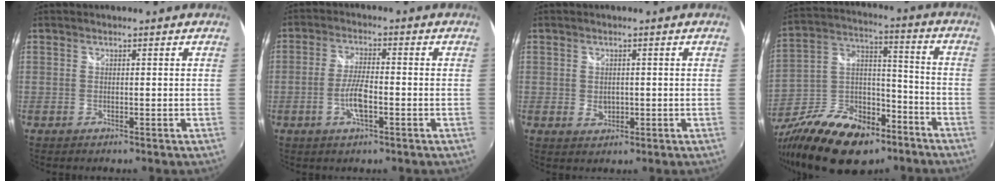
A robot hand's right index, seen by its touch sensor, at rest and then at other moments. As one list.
[{"total": 5.7, "force": [-2.1, 1.5, 5.1], "torque": [-0.106, -0.001, -0.039]}, {"total": 2.5, "force": [-0.3, 2.0, 1.3], "torque": [-0.021, -0.002, -0.003]}, {"total": 23.5, "force": [-14.8, 12.5, 13.3], "torque": [-0.286, 0.003, -0.242]}]